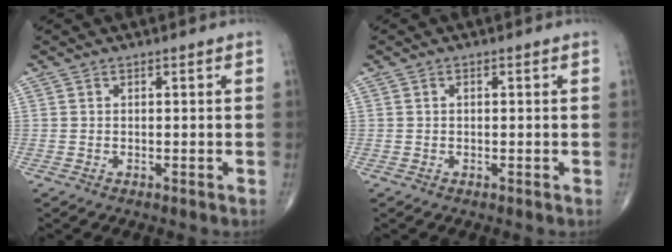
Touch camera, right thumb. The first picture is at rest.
{"total": 0.7, "force": [0.1, 0.3, 0.5], "torque": [-0.011, 0.002, 0.003]}